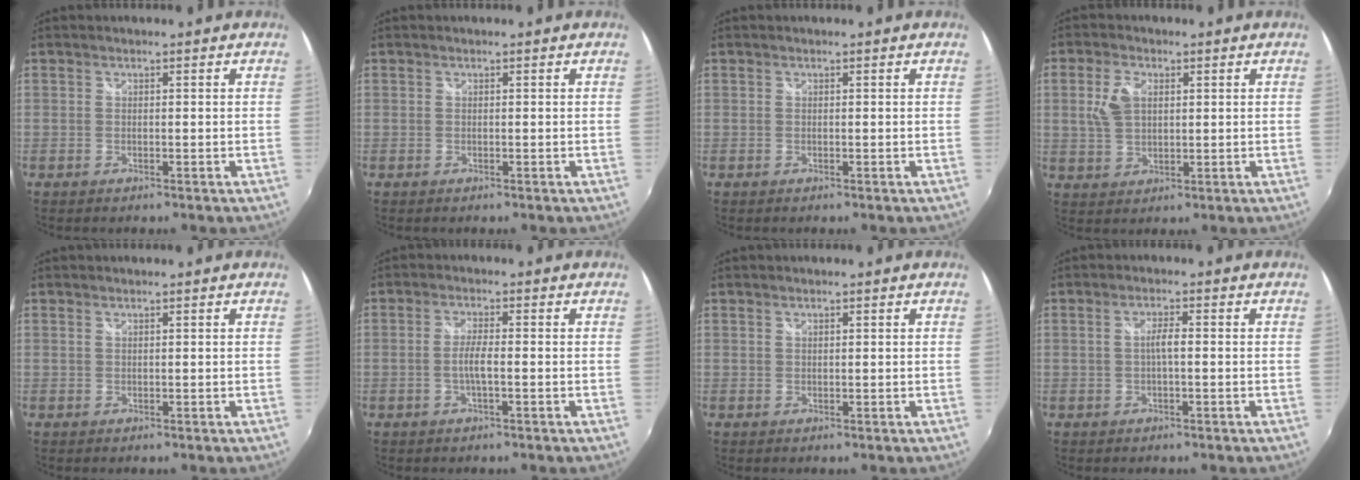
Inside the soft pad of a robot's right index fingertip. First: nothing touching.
{"total": 0.0}
{"total": 0.0}
{"total": 5.9, "force": [1.5, 3.7, 4.3], "torque": [-0.088, 0.009, 0.030]}
{"total": 0.0}
{"total": 2.9, "force": [-0.8, 0.3, 2.7], "torque": [-0.054, -0.001, -0.014]}
{"total": 0.6, "force": [0.4, 0.2, 0.3], "torque": [-0.005, 0.001, 0.007]}
{"total": 2.3, "force": [-0.2, 0.3, 2.2], "torque": [-0.043, 0.004, -0.003]}